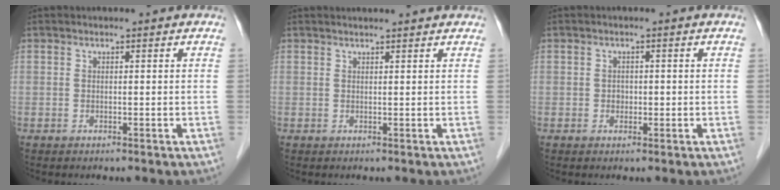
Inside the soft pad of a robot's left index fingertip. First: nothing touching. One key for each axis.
{"total": 3.5, "fx": 3.4, "fy": 0.1, "fz": 0.9, "tx": -0.014, "ty": 0.016, "tz": 0.040}
{"total": 1.1, "fx": -0.3, "fy": 1.0, "fz": 0.5, "tx": -0.008, "ty": -0.001, "tz": -0.004}